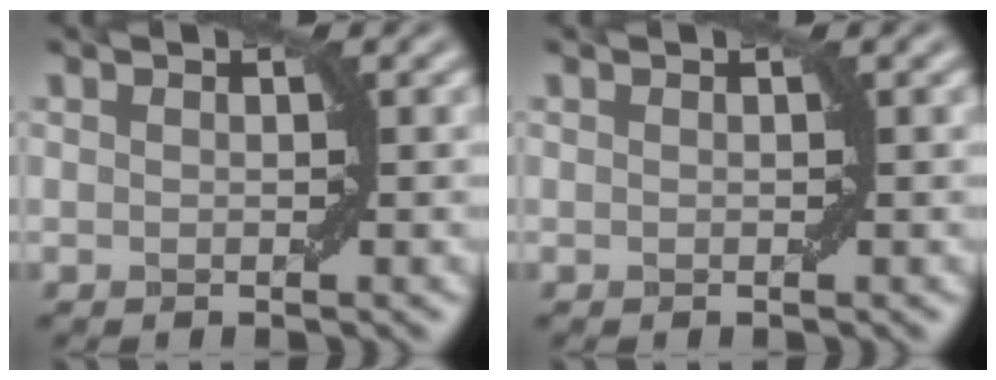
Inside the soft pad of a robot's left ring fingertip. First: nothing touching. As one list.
[{"total": 0.0}]